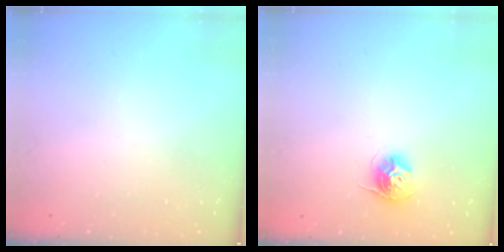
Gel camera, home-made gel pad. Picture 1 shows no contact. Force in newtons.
{"total": 10.6, "press": 10.5, "slide": 0.8}